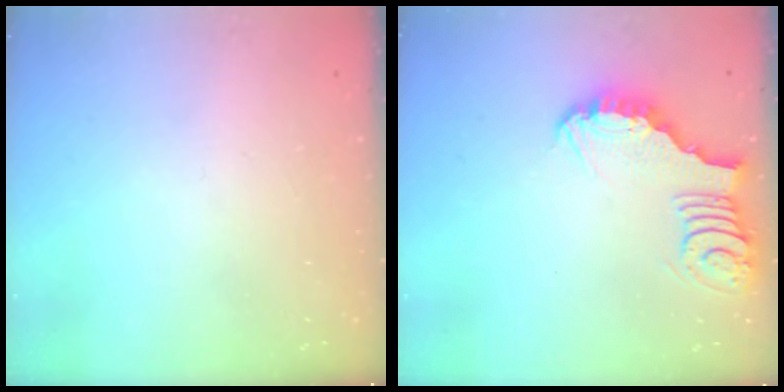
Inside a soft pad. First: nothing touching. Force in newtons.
{"total": 4.0, "press": 4.0, "slide": 0.4}